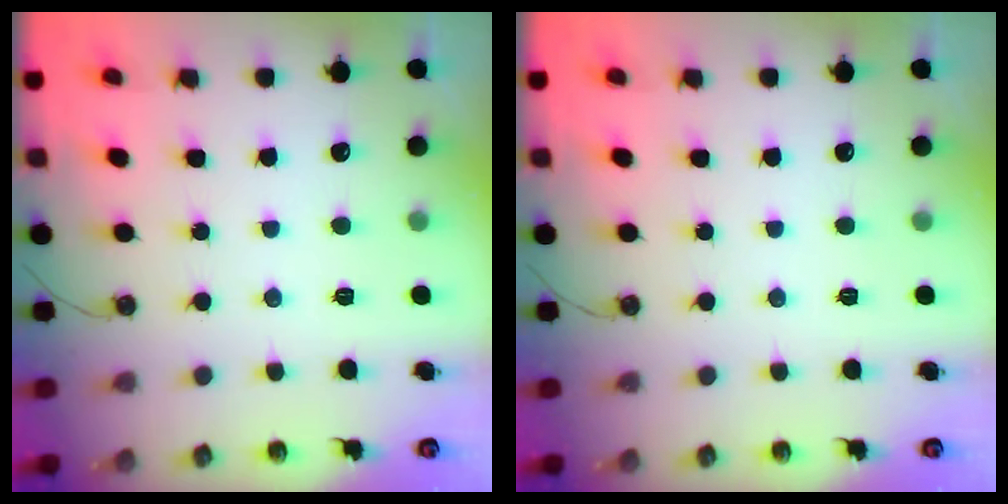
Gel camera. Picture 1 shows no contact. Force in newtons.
{"total": 0.0}